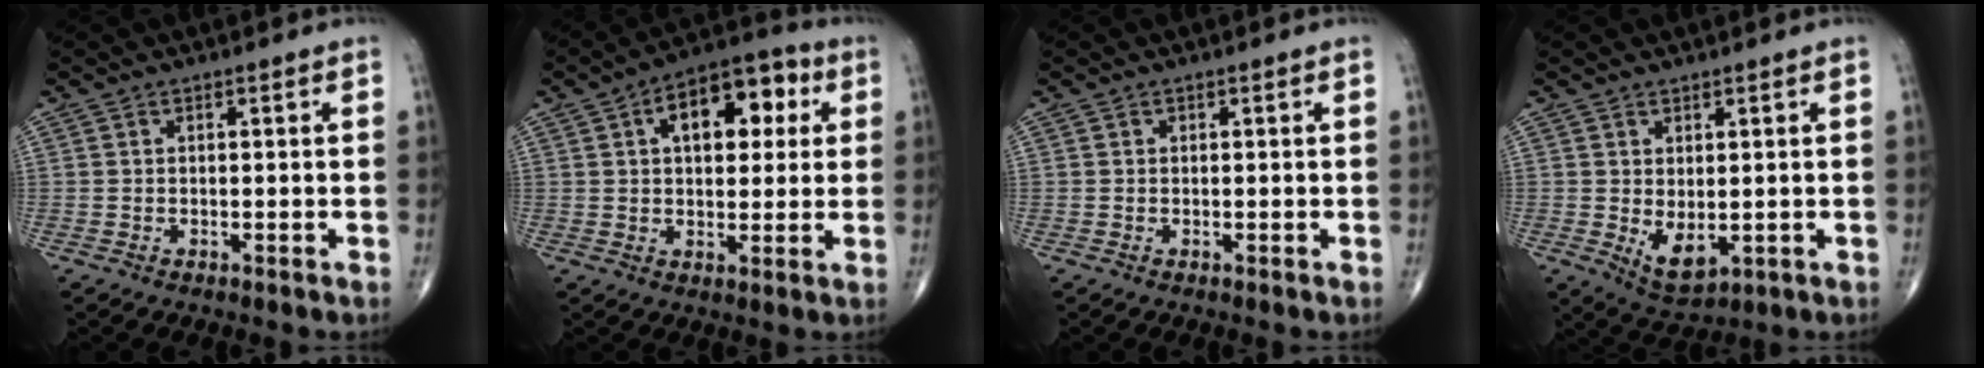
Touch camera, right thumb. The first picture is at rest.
{"total": 13.9, "force": [4.1, 7.7, 10.8], "torque": [-0.122, 0.018, 0.055]}
{"total": 0.0}
{"total": 5.6, "force": [-0.5, 2.9, 4.8], "torque": [-0.072, -0.011, 0.009]}